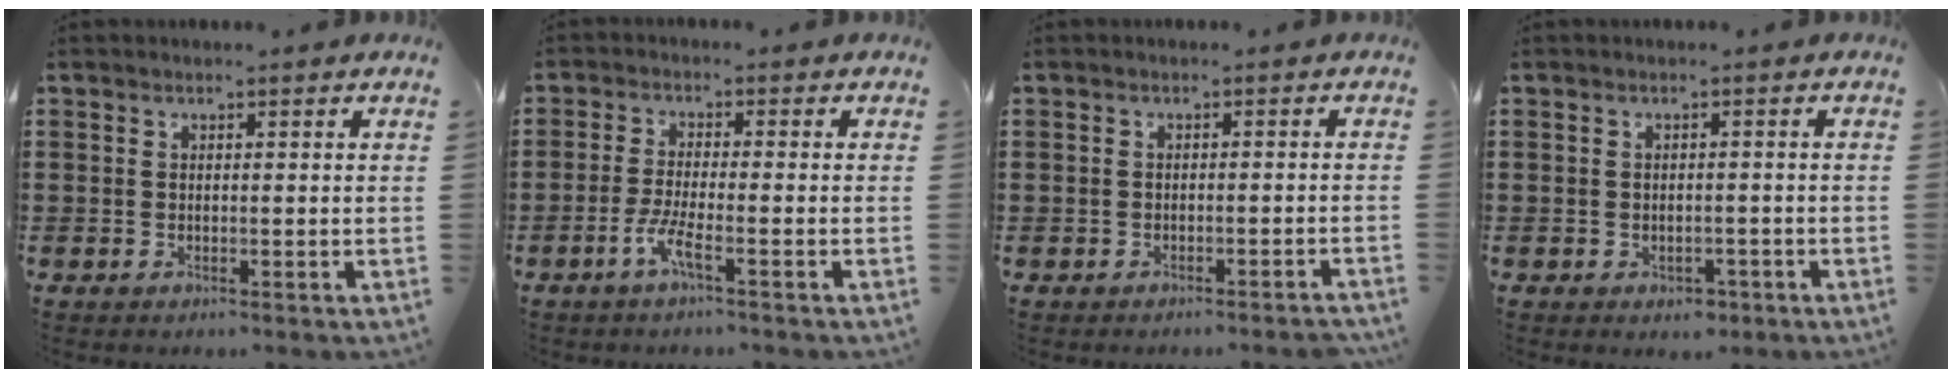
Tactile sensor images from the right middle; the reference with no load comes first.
{"total": 4.2, "force": [-2.3, 0.3, 3.4], "torque": [-0.079, -0.006, -0.048]}
{"total": 1.1, "force": [-1.1, 0.0, 0.0], "torque": [-0.003, 0.003, -0.023]}
{"total": 1.2, "force": [-0.8, 0.9, 0.2], "torque": [-0.008, -0.002, -0.018]}